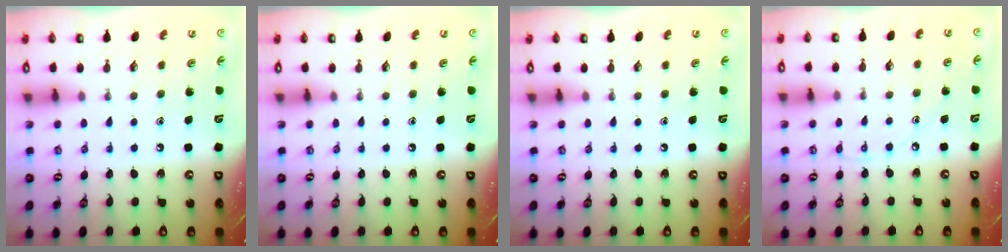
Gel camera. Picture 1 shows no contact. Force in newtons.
{"total": 0.0}
{"total": 0.0}
{"total": 4.3, "press": 4.3, "slide": 0.6}